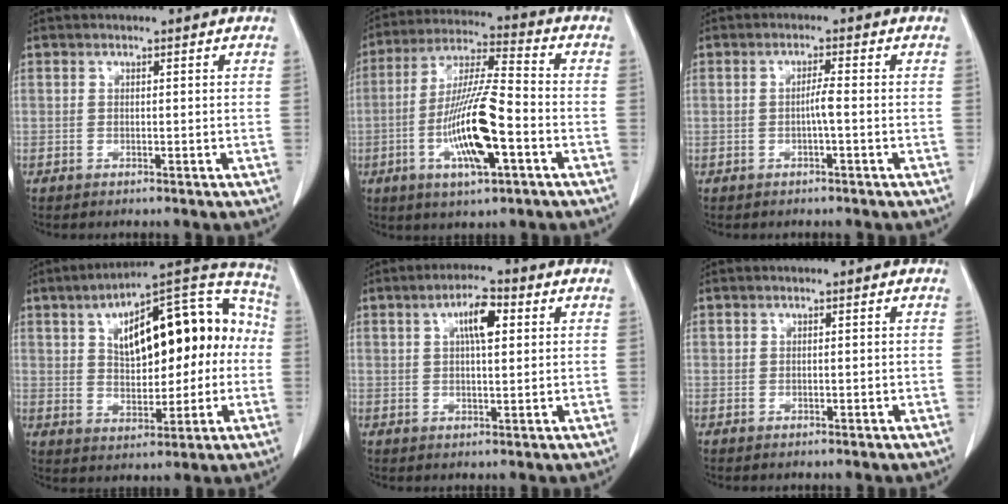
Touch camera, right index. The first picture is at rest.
{"total": 14.7, "force": [-4.4, 2.6, 13.8], "torque": [-0.271, -0.004, -0.077]}
{"total": 2.3, "force": [-0.4, 0.2, 2.2], "torque": [-0.044, 0.002, -0.006]}
{"total": 22.6, "force": [3.1, 10.1, 20.0], "torque": [-0.313, 0.052, 0.051]}
{"total": 6.2, "force": [2.0, 2.0, 5.5], "torque": [-0.101, 0.010, 0.036]}
{"total": 1.0, "force": [-0.1, 0.6, 0.7], "torque": [-0.021, 0.006, 0.004]}